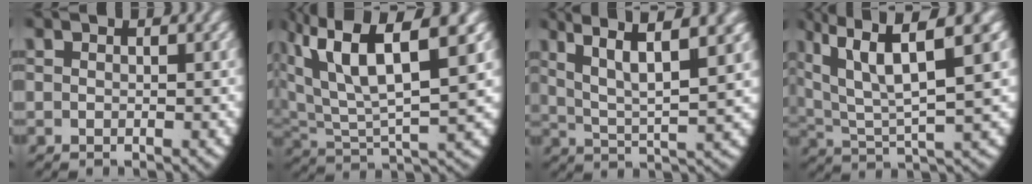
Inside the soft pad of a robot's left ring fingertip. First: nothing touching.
{"total": 9.9, "force": [3.5, 5.3, 7.6], "torque": [-0.165, -0.007, 0.062]}
{"total": 8.4, "force": [3.8, 3.8, 6.4], "torque": [-0.117, -0.008, 0.064]}
{"total": 8.7, "force": [3.2, 4.2, 6.9], "torque": [-0.137, -0.012, 0.067]}